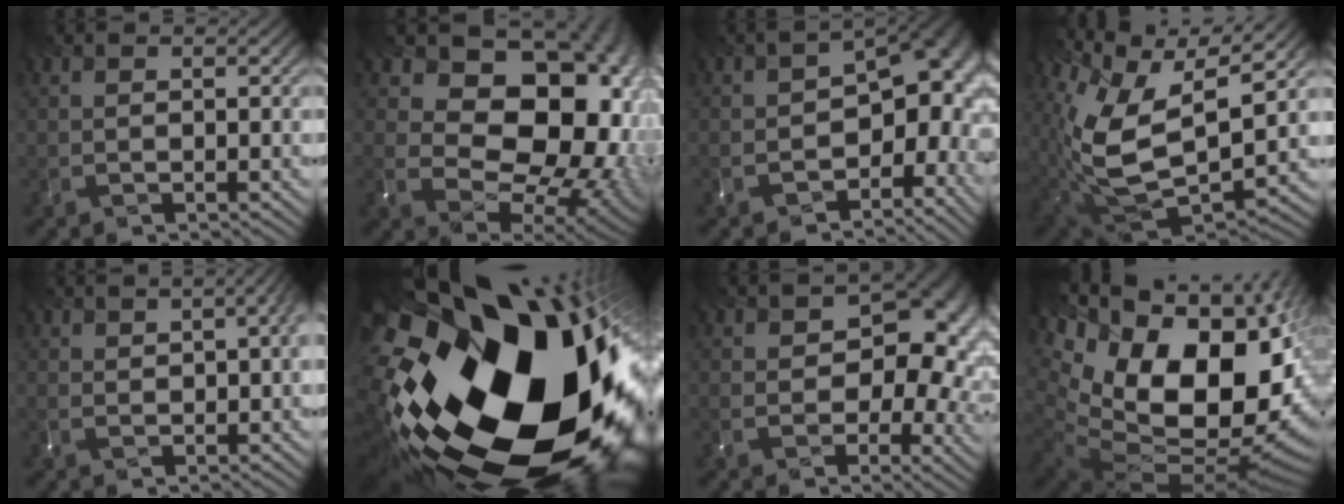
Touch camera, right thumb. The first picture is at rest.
{"total": 16.7, "force": [2.2, 12.9, 10.4], "torque": [-0.130, -0.006, 0.077]}
{"total": 11.7, "force": [-3.8, 7.1, 8.4], "torque": [-0.119, -0.031, -0.037]}
{"total": 12.1, "force": [1.6, 7.5, 9.4], "torque": [-0.230, -0.035, 0.066]}
{"total": 4.0, "force": [0.6, 1.4, 3.6], "torque": [-0.059, 0.009, 0.030]}
{"total": 21.4, "force": [-3.3, 14.2, 15.7], "torque": [-0.304, -0.087, -0.027]}
{"total": 12.9, "force": [0.9, 9.1, 9.0], "torque": [-0.125, -0.023, 0.056]}
{"total": 19.0, "force": [0.8, 12.5, 14.2], "torque": [-0.279, -0.054, 0.074]}